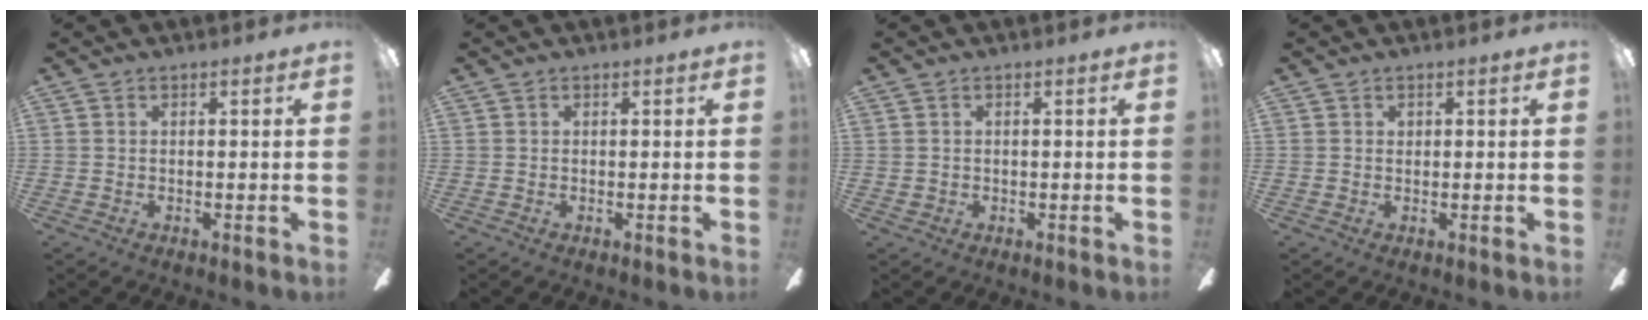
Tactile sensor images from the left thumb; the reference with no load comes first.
{"total": 0.0}
{"total": 0.7, "force": [0.0, 0.7, -0.1], "torque": [0.003, 0.005, -0.001]}
{"total": 0.8, "force": [0.5, 0.5, 0.0], "torque": [0.002, 0.002, 0.010]}